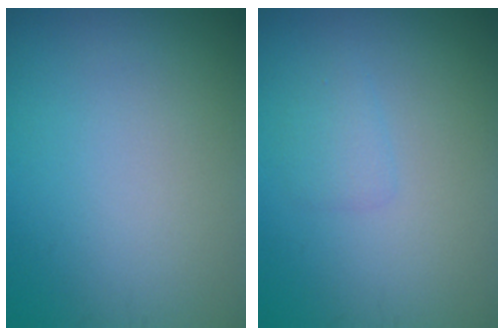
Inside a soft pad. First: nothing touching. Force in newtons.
{"total": 1.2, "press": 1.2, "slide": 0.1}